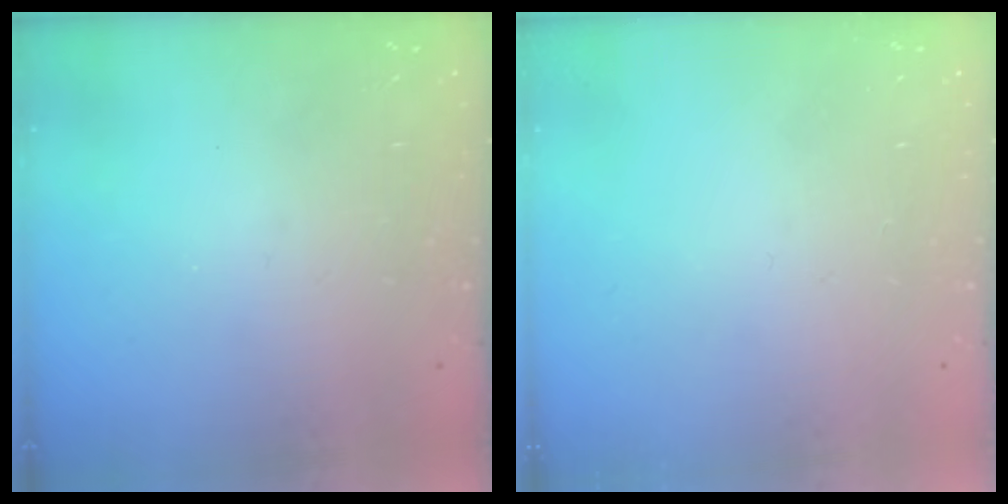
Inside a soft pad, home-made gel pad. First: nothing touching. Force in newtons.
{"total": 0.0}